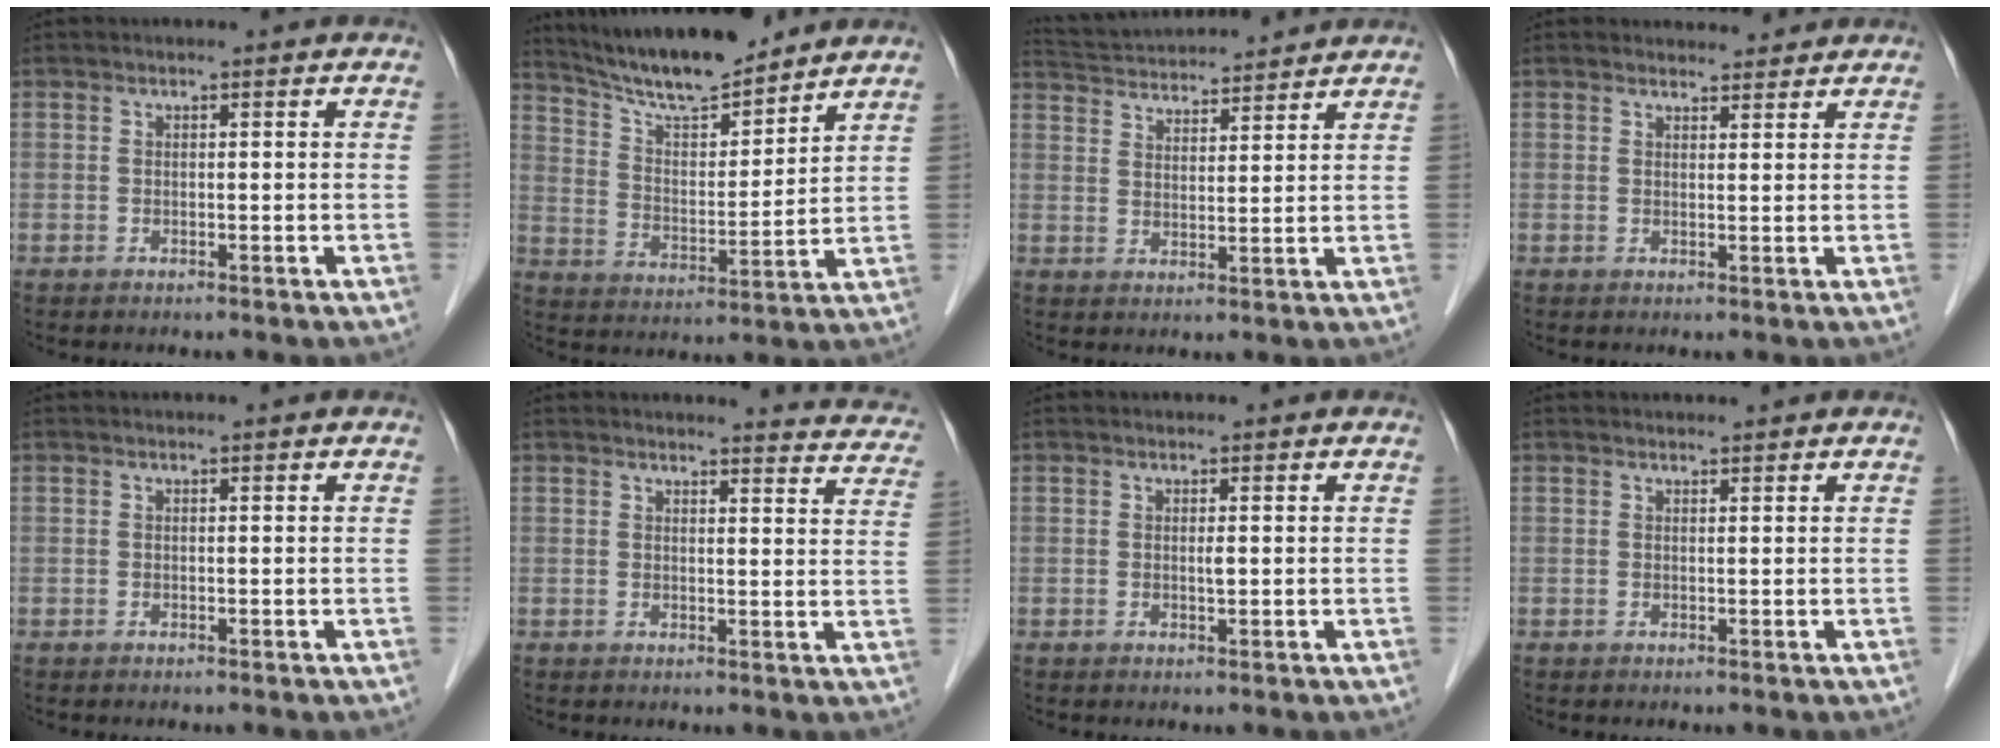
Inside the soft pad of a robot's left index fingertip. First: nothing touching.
{"total": 13.1, "force": [12.0, 1.4, 5.2], "torque": [-0.094, 0.004, 0.212]}
{"total": 13.0, "force": [12.4, 1.5, 3.7], "torque": [-0.077, 0.034, 0.197]}
{"total": 2.9, "force": [2.7, 0.9, 0.1], "torque": [-0.006, 0.005, 0.036]}
{"total": 0.0}
{"total": 9.9, "force": [9.8, 1.0, 0.8], "torque": [0.017, -0.055, 0.076]}
{"total": 0.6, "force": [0.1, 0.1, 0.6], "torque": [-0.015, -0.003, 0.001]}
{"total": 0.8, "force": [0.8, 0.1, 0.1], "torque": [-0.010, 0.004, 0.015]}